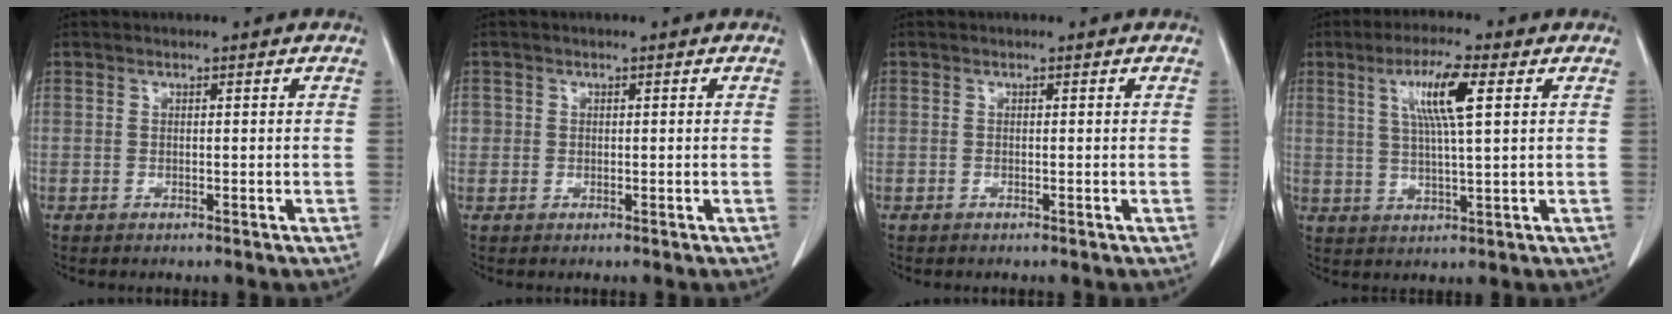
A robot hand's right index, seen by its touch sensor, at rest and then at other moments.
{"total": 1.2, "force": [0.1, 1.2, 0.1], "torque": [0.009, 0.004, -0.002]}
{"total": 0.0}
{"total": 8.0, "force": [2.8, 0.4, 7.5], "torque": [-0.141, 0.005, 0.051]}